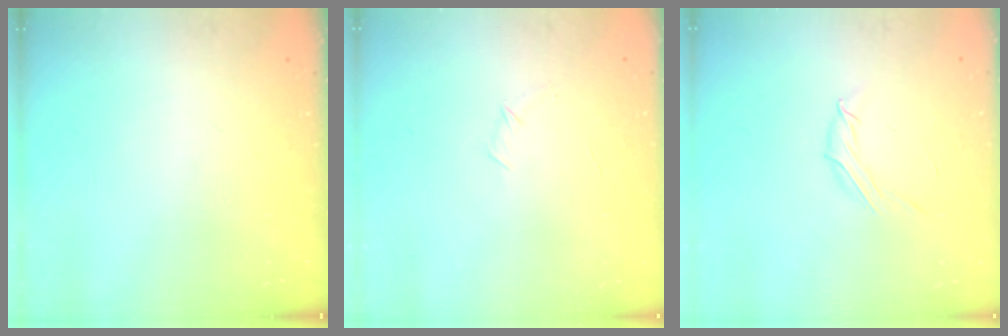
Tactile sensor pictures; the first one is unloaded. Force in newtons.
{"total": 4.7, "press": 4.5, "slide": 1.3}
{"total": 6.6, "press": 6.6, "slide": 0.9}